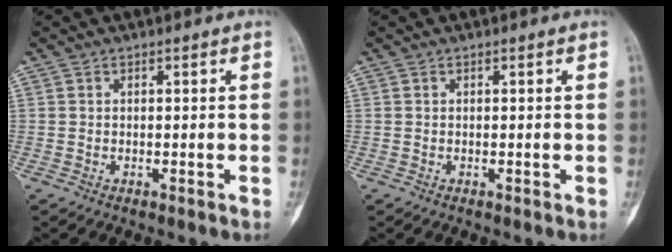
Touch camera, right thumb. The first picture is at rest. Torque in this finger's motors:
{"motor_torque": [0.01, 0.01, 0.06, -0.07, 0.08]}